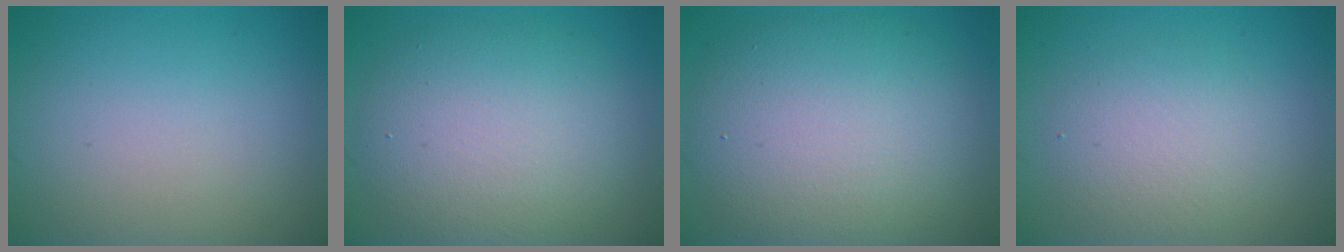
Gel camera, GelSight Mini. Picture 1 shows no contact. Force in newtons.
{"total": 7.8, "press": 7.7, "slide": 0.9}
{"total": 9.6, "press": 9.6, "slide": 0.2}
{"total": 3.6, "press": 3.6, "slide": 0.4}